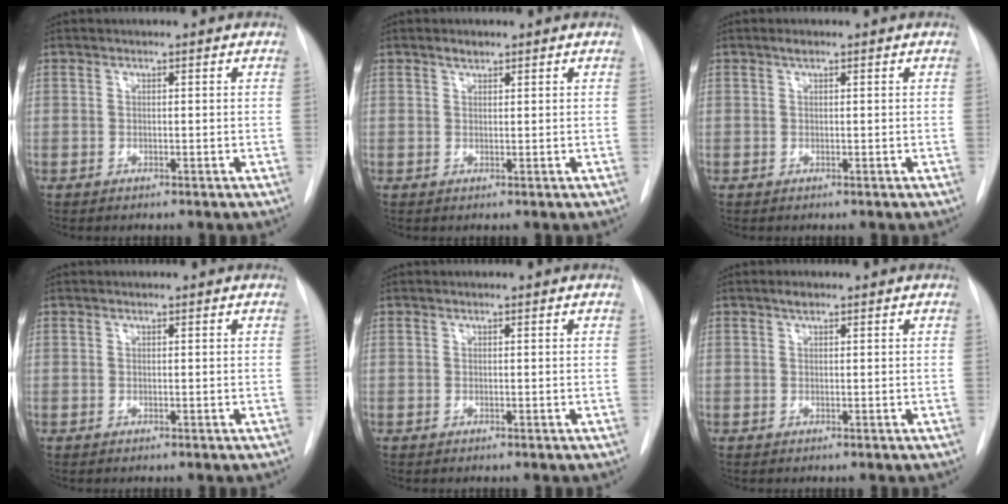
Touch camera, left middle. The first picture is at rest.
{"total": 1.2, "force": [1.0, 0.5, 0.5], "torque": [-0.011, -0.001, 0.017]}
{"total": 0.6, "force": [0.4, 0.1, 0.4], "torque": [-0.009, 0.003, 0.006]}
{"total": 0.0}
{"total": 0.0}
{"total": 0.9, "force": [0.6, 0.3, 0.5], "torque": [-0.011, 0.005, 0.010]}